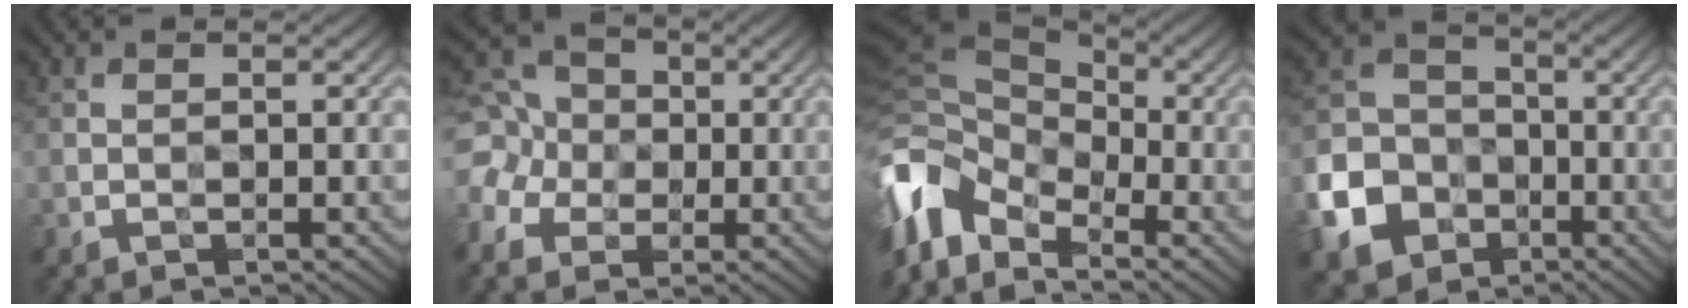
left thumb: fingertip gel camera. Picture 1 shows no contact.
{"total": 9.1, "force": [-0.7, 8.0, 4.2], "torque": [-0.136, 0.003, -0.041]}
{"total": 11.5, "force": [-5.7, 7.3, 6.7], "torque": [-0.178, -0.022, -0.112]}
{"total": 11.6, "force": [-4.8, 9.2, 5.3], "torque": [-0.165, -0.034, -0.102]}